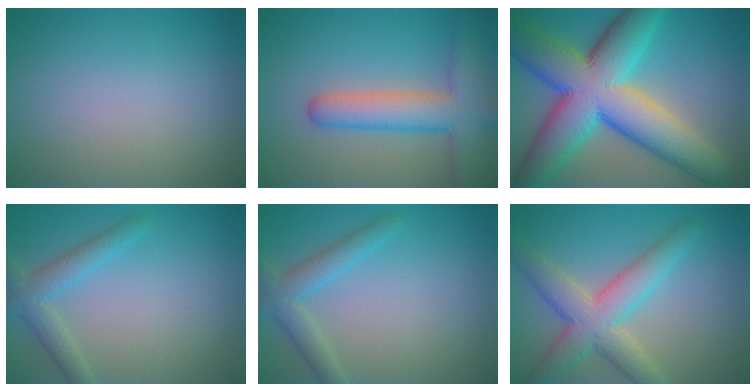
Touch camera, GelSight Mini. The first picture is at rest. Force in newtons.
{"total": 6.6, "press": 6.5, "slide": 0.5}
{"total": 14.6, "press": 14.6, "slide": 0.2}
{"total": 2.8, "press": 2.8, "slide": 0.1}
{"total": 2.8, "press": 2.8, "slide": 0.1}
{"total": 6.0, "press": 6.0, "slide": 0.2}